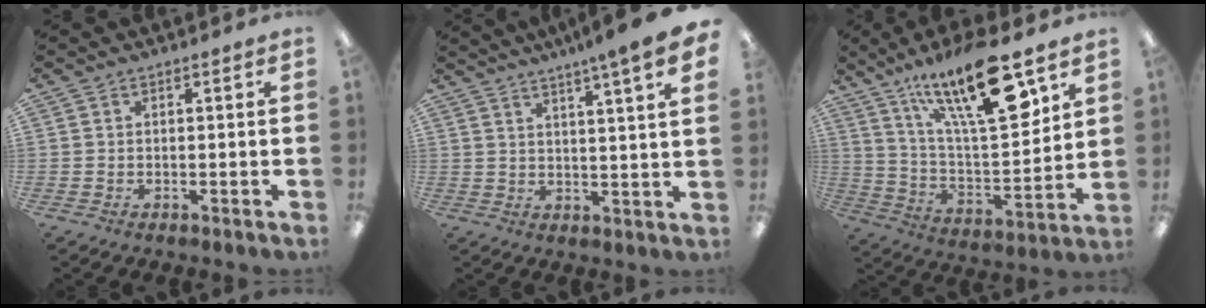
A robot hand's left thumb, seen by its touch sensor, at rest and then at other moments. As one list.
[{"total": 7.1, "force": [4.9, -0.1, 5.1], "torque": [-0.078, -0.030, 0.077]}, {"total": 23.4, "force": [14.6, 7.1, 16.8], "torque": [-0.282, -0.075, 0.235]}]